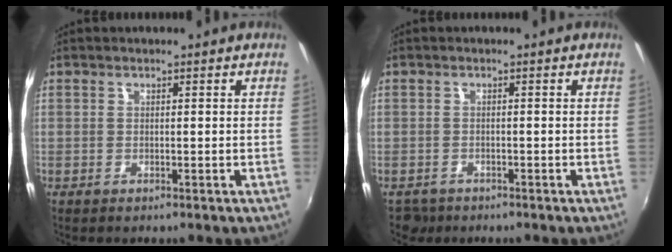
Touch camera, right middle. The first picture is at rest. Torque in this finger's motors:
{"motor_torque": [-0.46, -0.06, -0.03, 0.00]}